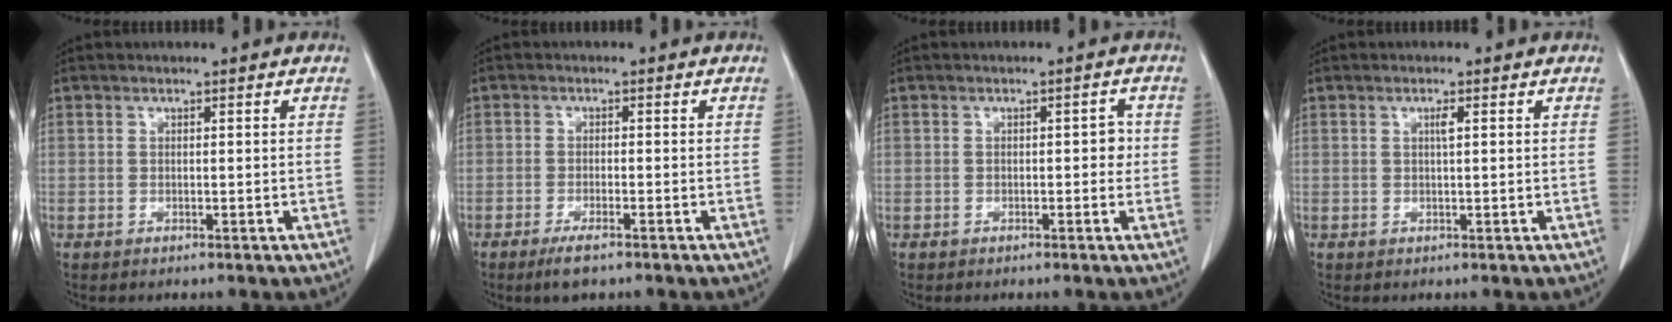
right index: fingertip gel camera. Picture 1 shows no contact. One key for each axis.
{"total": 3.3, "fx": -2.3, "fy": 0.5, "fz": 2.3, "tx": -0.049, "ty": -0.006, "tz": -0.040}
{"total": 2.0, "fx": -0.1, "fy": 0.9, "fz": 1.7, "tx": -0.016, "ty": 0.009, "tz": -0.004}
{"total": 1.1, "fx": 0.3, "fy": 0.0, "fz": 1.0, "tx": -0.020, "ty": 0.001, "tz": 0.005}